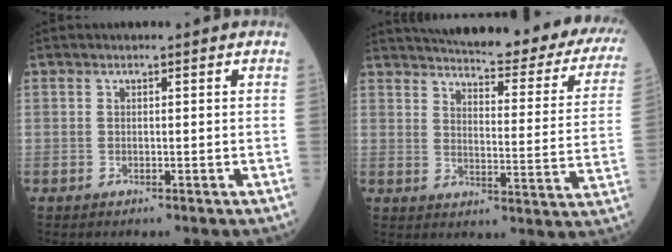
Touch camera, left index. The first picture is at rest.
{"total": 31.4, "force": [27.2, 5.7, 14.7], "torque": [-0.214, -0.076, 0.312]}